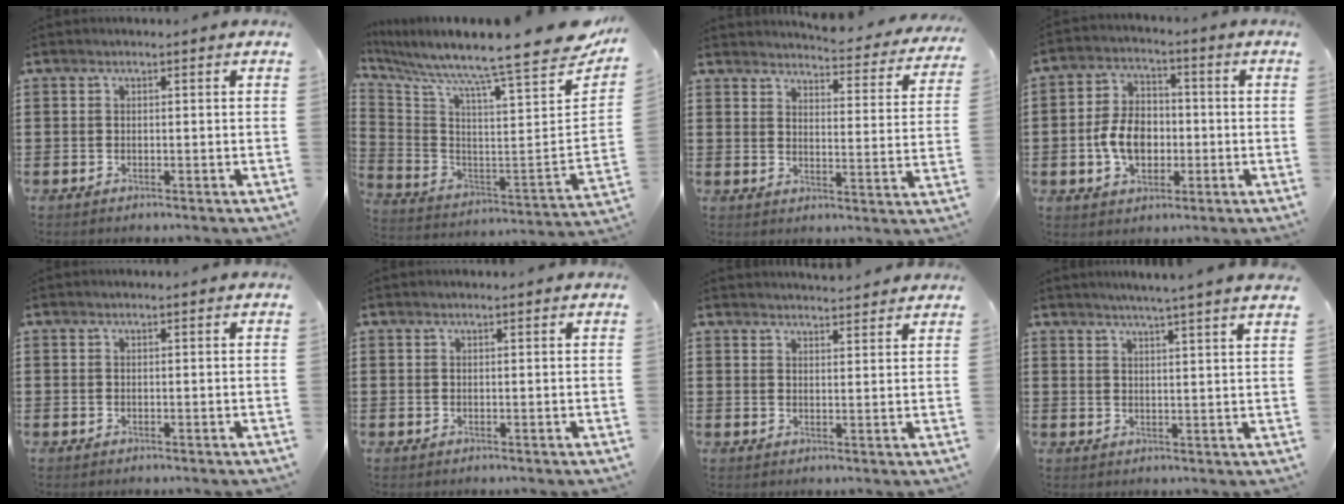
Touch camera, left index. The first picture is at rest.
{"total": 9.9, "force": [8.8, -0.7, 4.5], "torque": [-0.102, -0.102, 0.132]}
{"total": 4.0, "force": [3.9, -0.2, 0.7], "torque": [-0.019, -0.038, 0.060]}
{"total": 7.6, "force": [-1.4, 5.3, 5.3], "torque": [-0.119, 0.002, -0.032]}
{"total": 0.0}
{"total": 0.7, "force": [0.6, 0.0, 0.4], "torque": [-0.007, -0.001, 0.012]}
{"total": 2.9, "force": [2.9, -0.1, 0.0], "torque": [-0.009, -0.010, 0.055]}
{"total": 3.7, "force": [3.3, -1.2, 1.0], "torque": [-0.029, -0.017, 0.056]}